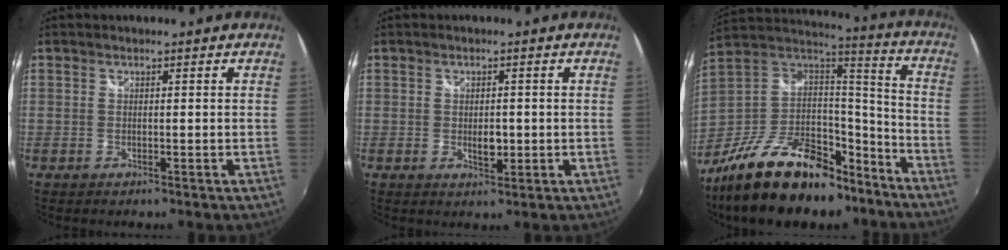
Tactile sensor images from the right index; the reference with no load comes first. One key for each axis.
{"total": 2.8, "fx": -0.4, "fy": 1.6, "fz": 2.3, "tx": -0.036, "ty": -0.004, "tz": -0.006}
{"total": 29.0, "fx": -19.3, "fy": 13.9, "fz": 16.7, "tx": -0.315, "ty": 0.011, "tz": -0.295}